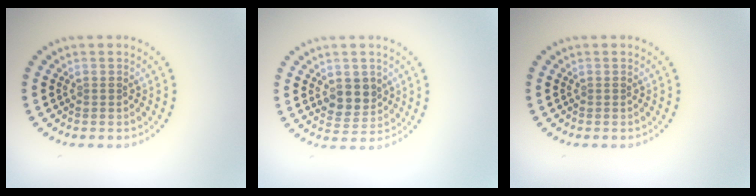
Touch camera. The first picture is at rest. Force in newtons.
{"total": 3.0, "press": 2.8, "slide": 1.1}
{"total": 0.0}